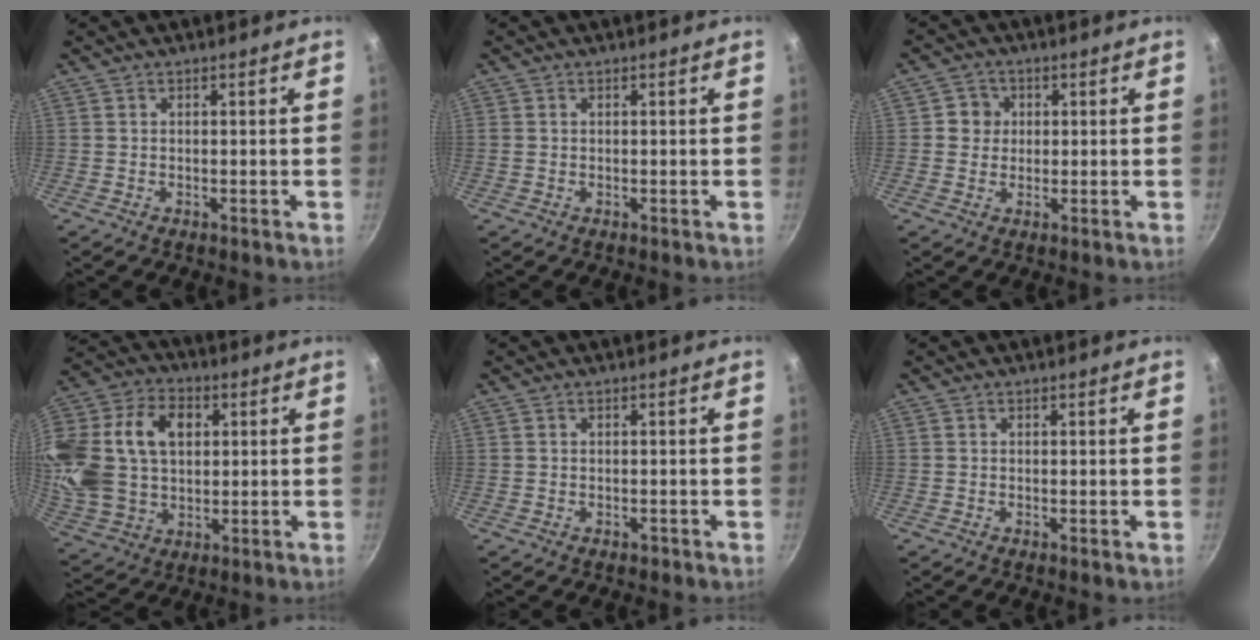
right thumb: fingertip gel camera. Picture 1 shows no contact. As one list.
[{"total": 0.6, "force": [0.1, 0.5, 0.2], "torque": [-0.004, 0.002, 0.001]}, {"total": 3.9, "force": [0.6, 3.8, 0.9], "torque": [0.017, 0.003, 0.002]}, {"total": 24.6, "force": [5.0, 17.3, 16.7], "torque": [-0.338, 0.014, 0.091]}, {"total": 0.7, "force": [-0.4, 0.5, 0.3], "torque": [-0.002, 0.003, -0.004]}, {"total": 0.0}]